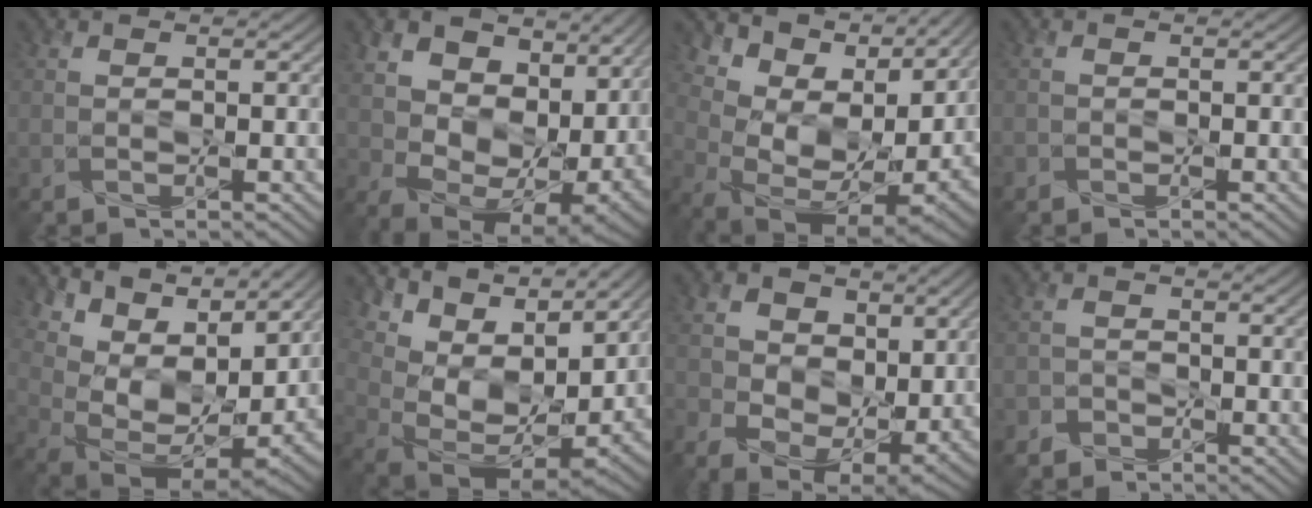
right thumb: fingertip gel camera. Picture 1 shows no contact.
{"total": 15.1, "force": [5.2, 10.6, 9.4], "torque": [-0.191, 0.000, 0.111]}
{"total": 14.2, "force": [8.1, 7.8, 8.7], "torque": [-0.154, 0.018, 0.150]}
{"total": 0.8, "force": [-0.6, 0.4, -0.3], "torque": [0.008, -0.004, -0.017]}
{"total": 14.4, "force": [9.2, 6.6, 8.8], "torque": [-0.186, 0.031, 0.152]}
{"total": 14.3, "force": [9.2, 6.5, 8.9], "torque": [-0.189, 0.032, 0.151]}
{"total": 8.7, "force": [2.0, 6.6, 5.3], "torque": [-0.135, -0.012, 0.035]}
{"total": 2.5, "force": [-2.0, 1.5, -0.2], "torque": [0.013, 0.003, -0.044]}